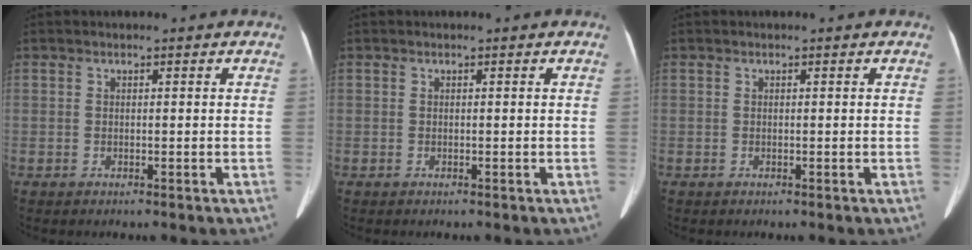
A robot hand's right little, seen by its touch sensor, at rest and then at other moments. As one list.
[{"total": 0.0}, {"total": 0.0}]